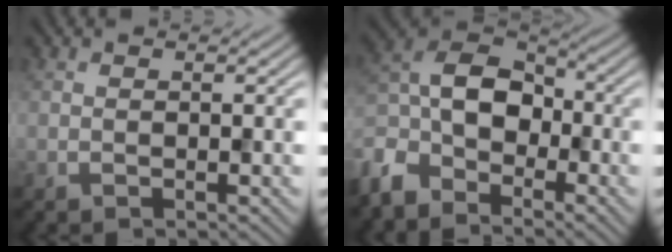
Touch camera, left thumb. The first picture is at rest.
{"total": 9.9, "force": [-5.1, 6.2, 5.8], "torque": [-0.136, -0.005, -0.127]}